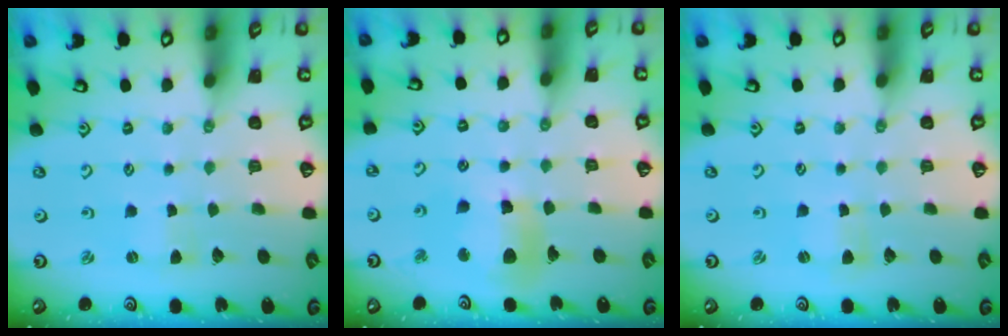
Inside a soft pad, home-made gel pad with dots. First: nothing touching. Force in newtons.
{"total": 12.7, "press": 12.6, "slide": 1.9}
{"total": 0.0}